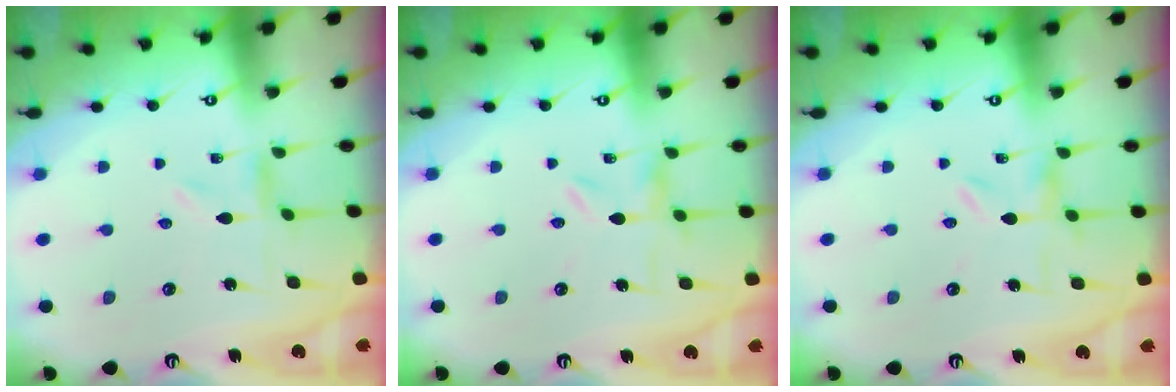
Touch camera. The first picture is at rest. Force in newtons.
{"total": 0.8, "press": 0.8, "slide": 0.3}
{"total": 0.8, "press": 0.8, "slide": 0.3}